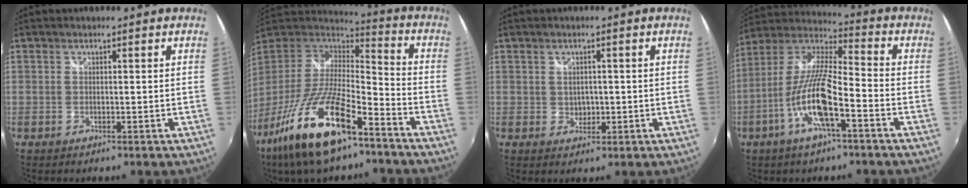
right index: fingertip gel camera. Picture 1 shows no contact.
{"total": 22.1, "force": [-13.8, 6.4, 16.1], "torque": [-0.325, -0.040, -0.255]}
{"total": 2.5, "force": [0.1, 2.2, 1.2], "torque": [-0.015, 0.002, 0.003]}
{"total": 14.2, "force": [-6.1, 2.9, 12.6], "torque": [-0.253, -0.005, -0.118]}